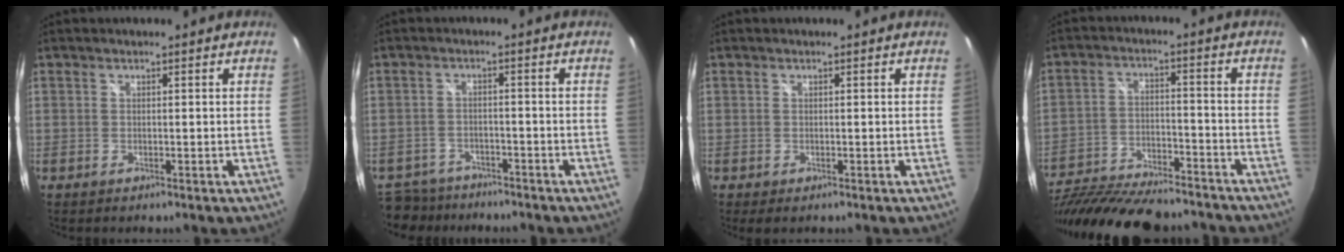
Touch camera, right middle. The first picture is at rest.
{"total": 10.2, "force": [-8.6, 4.9, 2.5], "torque": [-0.082, 0.000, -0.139]}
{"total": 0.6, "force": [-0.2, 0.3, 0.5], "torque": [-0.011, -0.004, -0.003]}
{"total": 25.0, "force": [-20.9, 7.1, 11.7], "torque": [-0.238, -0.035, -0.325]}